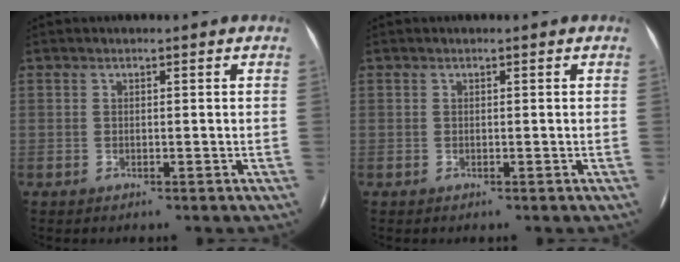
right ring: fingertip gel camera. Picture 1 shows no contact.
{"total": 0.0}